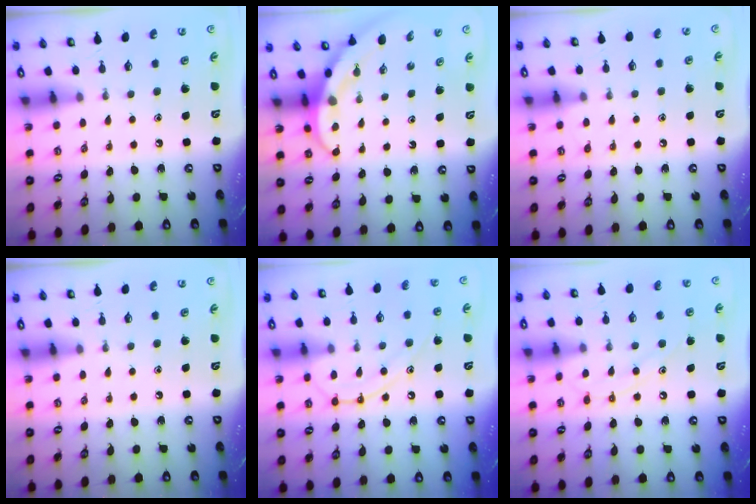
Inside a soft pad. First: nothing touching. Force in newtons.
{"total": 4.0, "press": 3.9, "slide": 0.4}
{"total": 5.9, "press": 5.9, "slide": 0.8}
{"total": 0.0}
{"total": 12.2, "press": 12.2, "slide": 1.3}
{"total": 8.7, "press": 8.7, "slide": 0.6}